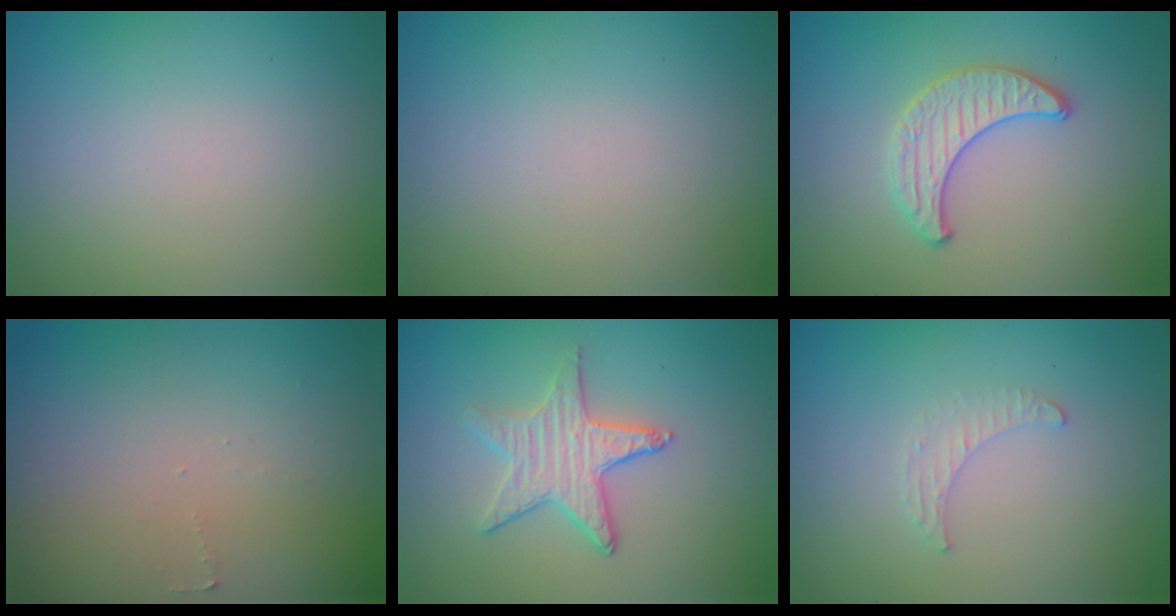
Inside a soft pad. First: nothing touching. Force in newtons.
{"total": 0.0}
{"total": 2.0, "press": 2.0, "slide": 0.1}
{"total": 0.5, "press": 0.5, "slide": 0.1}
{"total": 2.8, "press": 2.7, "slide": 0.7}
{"total": 1.1, "press": 1.1, "slide": 0.3}